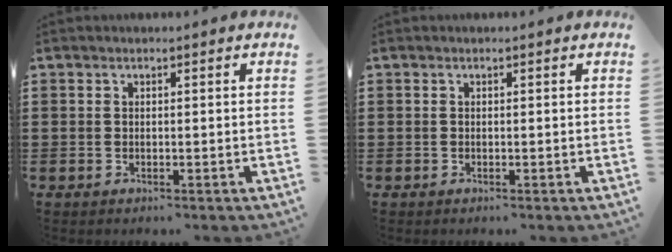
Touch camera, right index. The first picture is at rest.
{"total": 0.0}